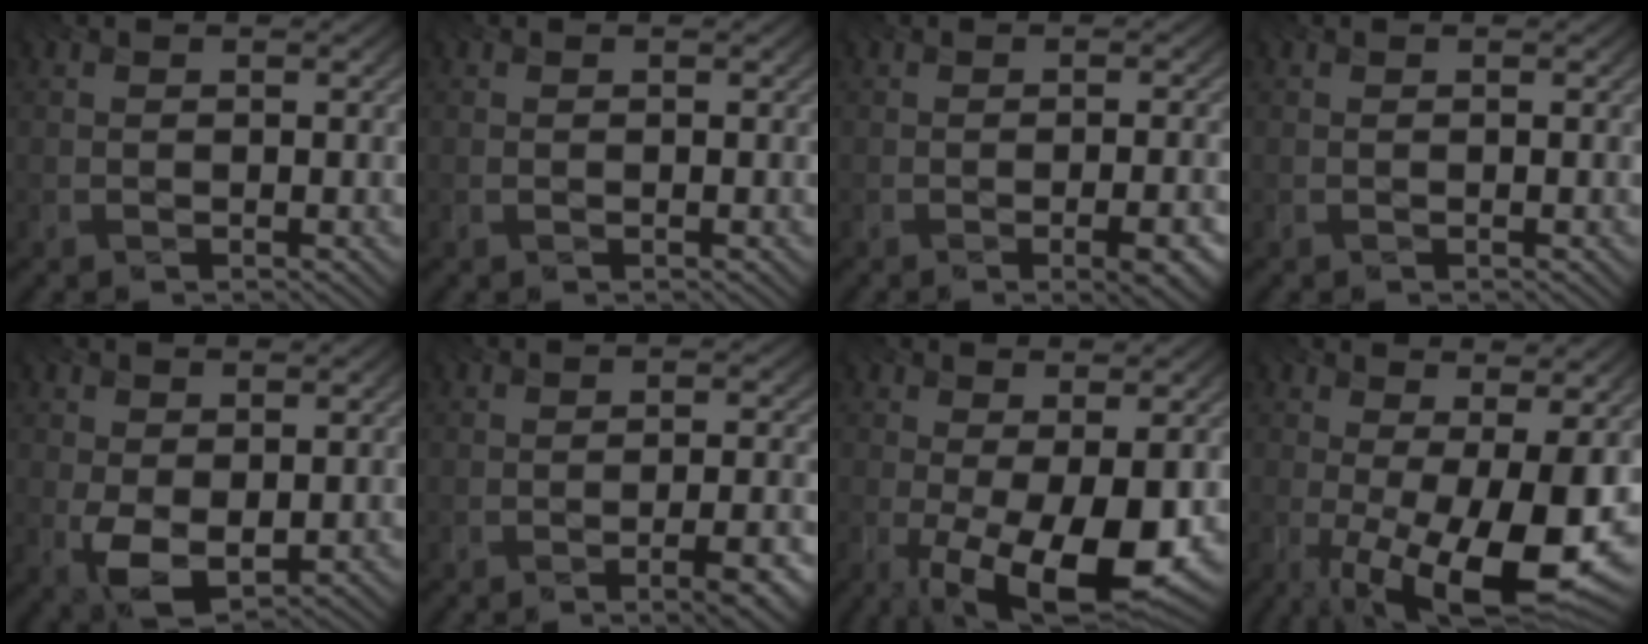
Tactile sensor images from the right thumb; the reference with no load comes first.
{"total": 0.0}
{"total": 4.4, "force": [-2.1, 1.0, 3.7], "torque": [-0.035, 0.005, -0.033]}
{"total": 0.0}
{"total": 5.4, "force": [-0.4, 3.1, 4.4], "torque": [-0.094, -0.009, -0.011]}
{"total": 4.7, "force": [-2.7, 0.8, 3.8], "torque": [-0.041, -0.002, -0.044]}
{"total": 12.1, "force": [-3.2, 4.0, 11.0], "torque": [-0.164, -0.006, -0.046]}
{"total": 15.4, "force": [-2.5, 5.4, 14.2], "torque": [-0.197, -0.011, -0.030]}